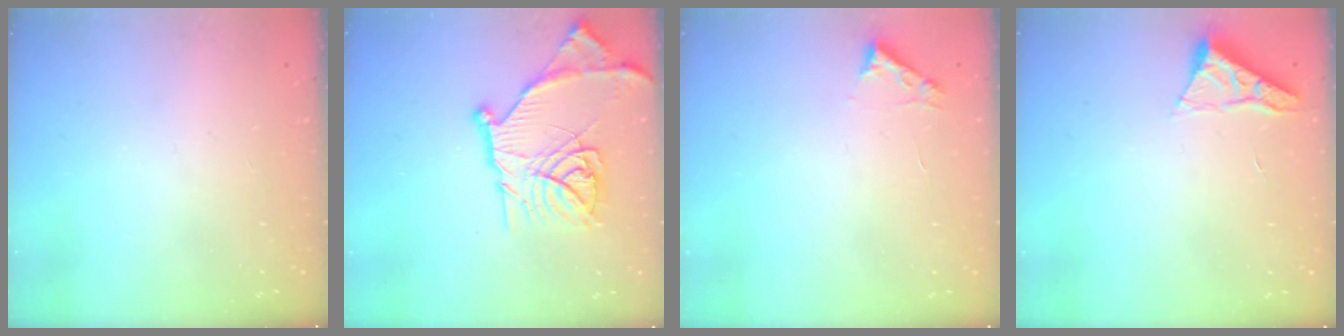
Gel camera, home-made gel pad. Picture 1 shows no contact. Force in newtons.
{"total": 20.3, "press": 20.2, "slide": 1.6}
{"total": 2.7, "press": 2.7, "slide": 0.3}
{"total": 5.3, "press": 5.3, "slide": 0.5}